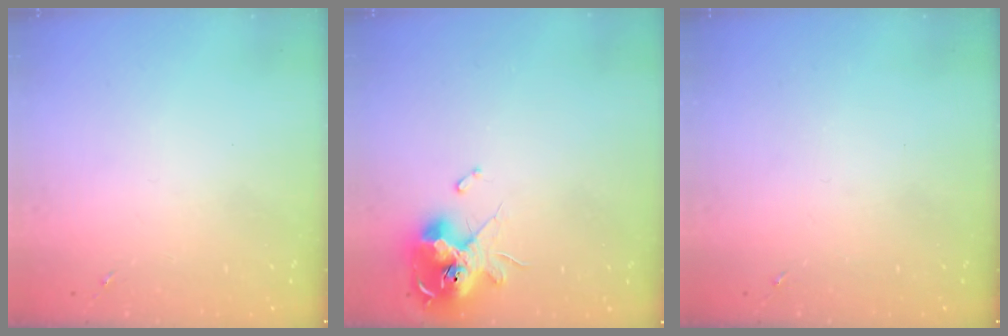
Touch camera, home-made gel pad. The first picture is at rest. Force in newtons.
{"total": 13.9, "press": 13.8, "slide": 1.9}
{"total": 0.0}